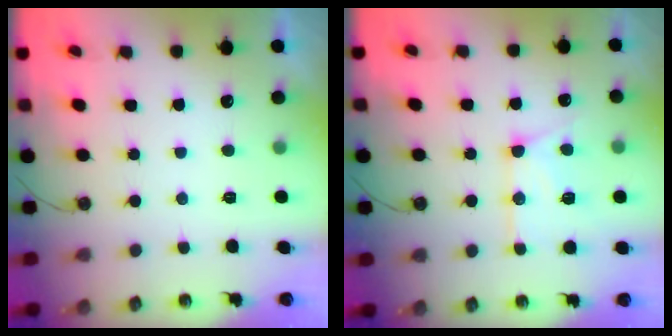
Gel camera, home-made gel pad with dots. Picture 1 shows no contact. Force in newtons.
{"total": 13.8, "press": 13.7, "slide": 1.4}